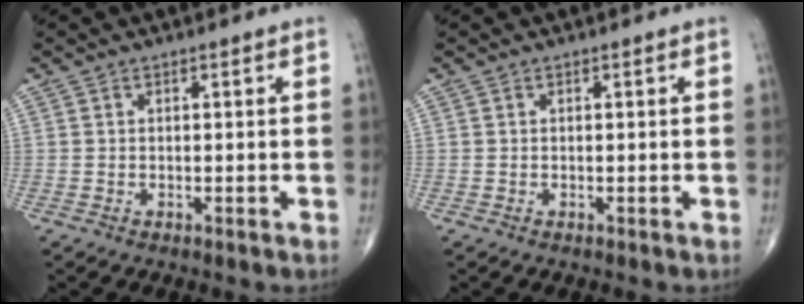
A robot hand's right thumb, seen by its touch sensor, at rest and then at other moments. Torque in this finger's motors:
{"motor_torque": [0.06, 0.06, -0.08, 0.07, 0.00]}